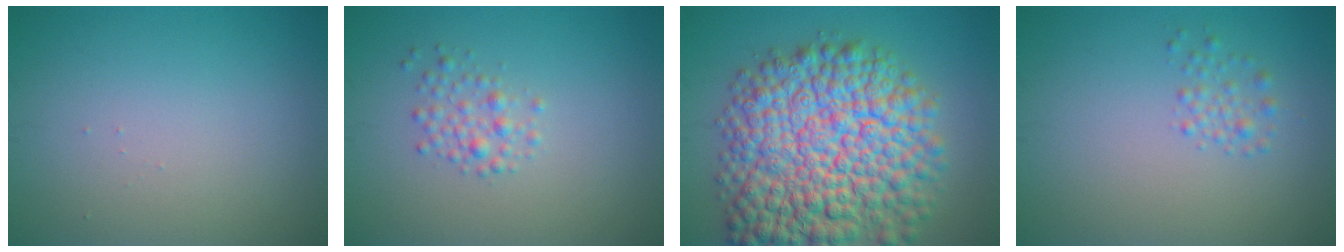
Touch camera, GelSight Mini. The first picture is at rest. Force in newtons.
{"total": 1.8, "press": 1.8, "slide": 0.0}
{"total": 14.7, "press": 14.7, "slide": 0.5}
{"total": 1.4, "press": 1.3, "slide": 0.1}